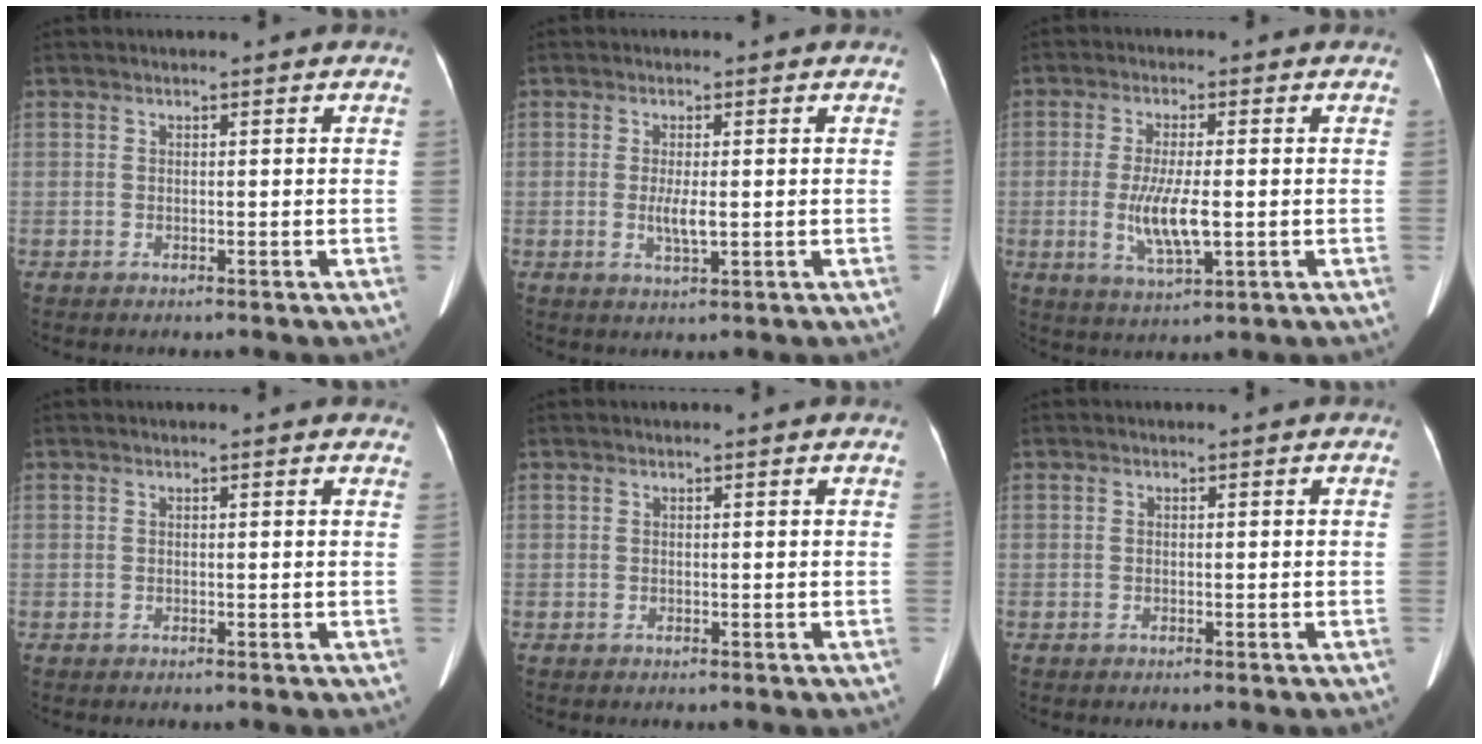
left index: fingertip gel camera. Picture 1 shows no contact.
{"total": 2.9, "force": [-0.3, 0.5, 2.8], "torque": [-0.058, -0.005, -0.003]}
{"total": 7.1, "force": [-0.9, 1.6, 6.8], "torque": [-0.140, -0.014, -0.016]}
{"total": 2.3, "force": [2.1, 0.8, 0.6], "torque": [-0.005, 0.004, 0.003]}
{"total": 0.8, "force": [0.7, 0.1, 0.2], "torque": [-0.007, 0.010, 0.003]}
{"total": 0.0}